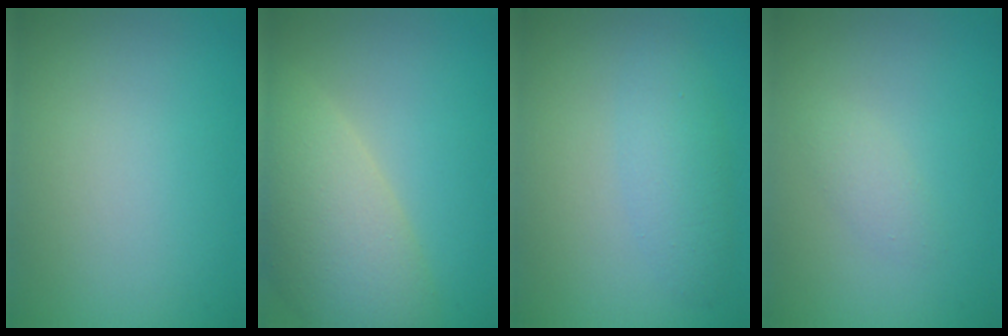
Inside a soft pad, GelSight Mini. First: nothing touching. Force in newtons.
{"total": 8.6, "press": 8.5, "slide": 0.8}
{"total": 2.6, "press": 2.6, "slide": 0.1}
{"total": 1.2, "press": 1.2, "slide": 0.0}